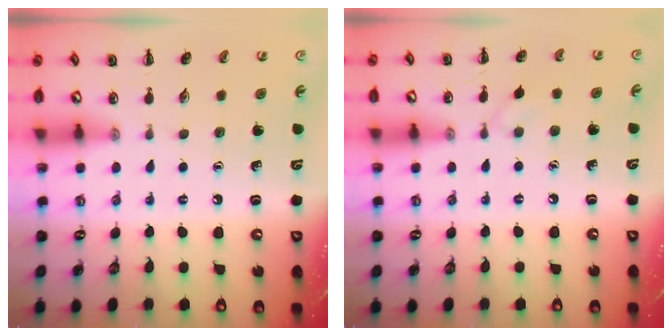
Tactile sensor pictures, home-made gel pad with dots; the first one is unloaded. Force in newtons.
{"total": 3.2, "press": 3.0, "slide": 1.3}